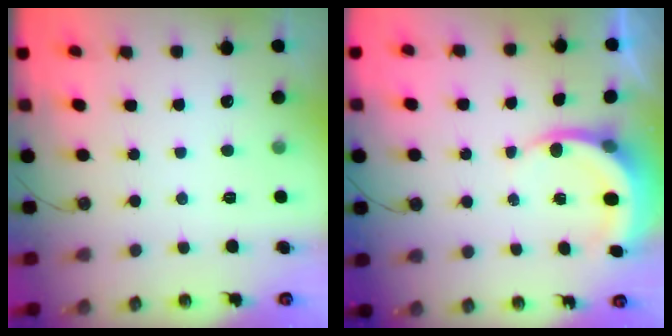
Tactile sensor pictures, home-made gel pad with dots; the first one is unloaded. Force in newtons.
{"total": 4.4, "press": 4.3, "slide": 0.2}